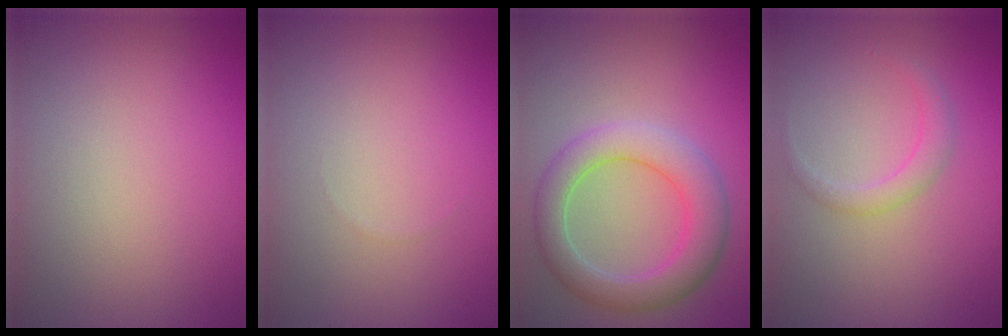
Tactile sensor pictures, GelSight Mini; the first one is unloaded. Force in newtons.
{"total": 0.0}
{"total": 5.0, "press": 5.0, "slide": 0.2}
{"total": 1.5, "press": 1.5, "slide": 0.1}